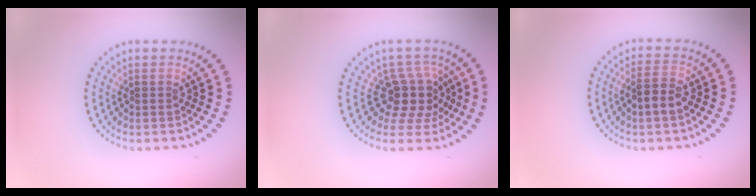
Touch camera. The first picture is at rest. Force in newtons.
{"total": 3.8, "press": 2.9, "slide": 2.5}
{"total": 2.7, "press": 2.7, "slide": 0.4}